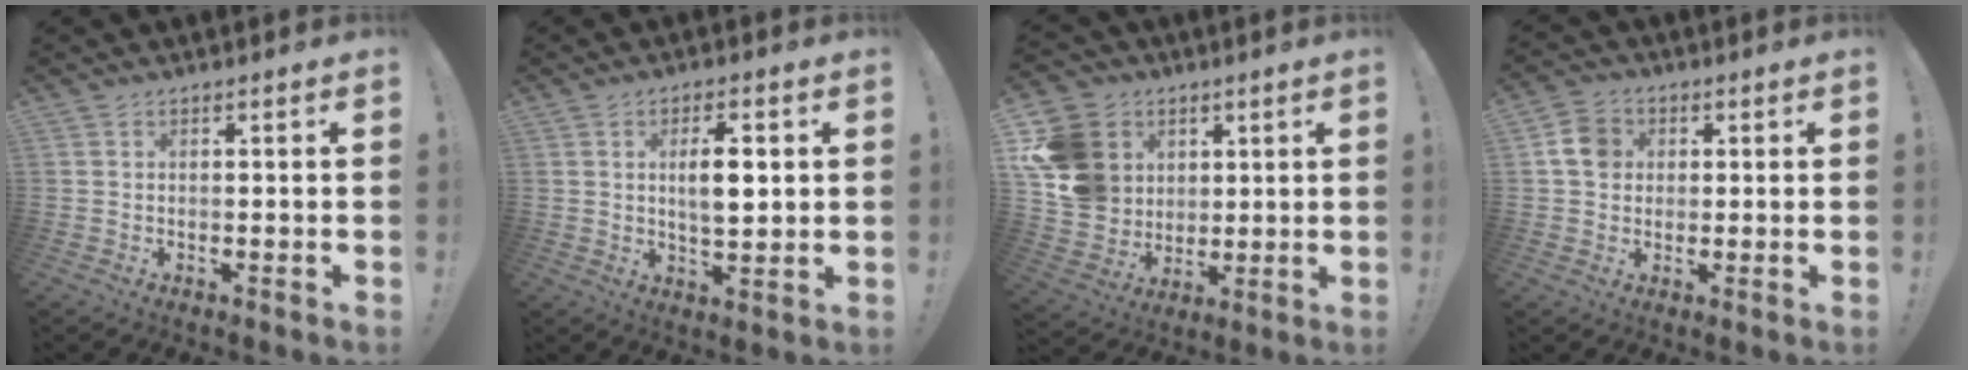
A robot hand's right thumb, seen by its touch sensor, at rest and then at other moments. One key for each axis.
{"total": 8.1, "fx": 1.6, "fy": 3.2, "fz": 7.3, "tx": -0.115, "ty": -0.006, "tz": 0.020}
{"total": 16.2, "fx": 4.3, "fy": 14.3, "fz": 6.2, "tx": -0.099, "ty": -0.014, "tz": 0.103}
{"total": 7.7, "fx": 1.6, "fy": 6.7, "fz": 3.5, "tx": -0.046, "ty": 0.010, "tz": 0.034}